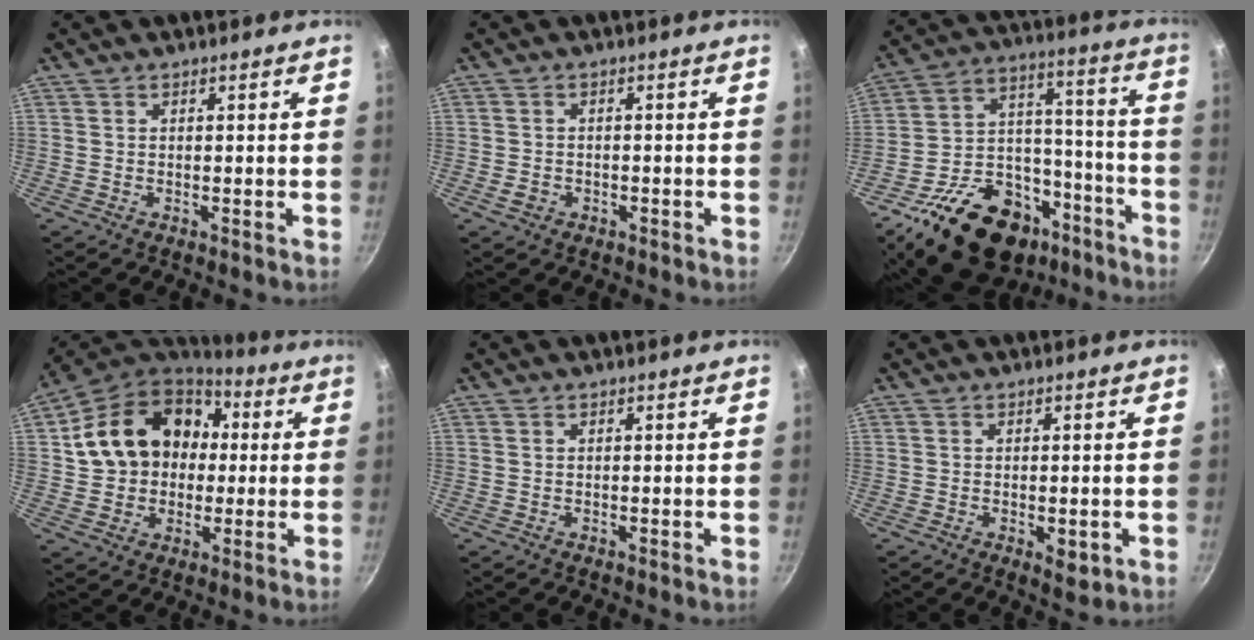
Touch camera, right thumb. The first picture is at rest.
{"total": 2.4, "force": [-1.0, 1.9, 1.1], "torque": [-0.017, 0.013, -0.012]}
{"total": 28.7, "force": [-17.7, 17.2, 14.7], "torque": [-0.194, 0.120, -0.261]}
{"total": 18.9, "force": [2.6, 15.2, 11.0], "torque": [-0.174, 0.042, 0.042]}
{"total": 0.0}
{"total": 3.4, "force": [-1.0, 1.5, 2.9], "torque": [-0.042, -0.007, -0.010]}